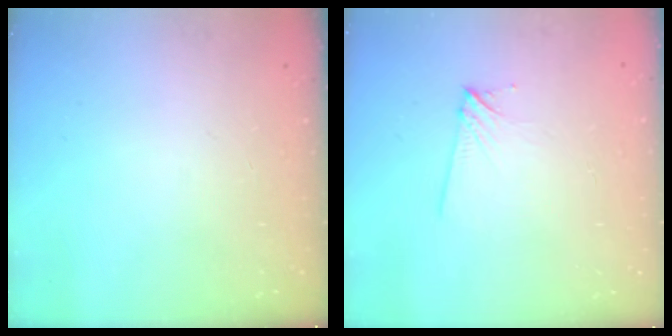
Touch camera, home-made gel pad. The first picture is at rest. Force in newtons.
{"total": 6.5, "press": 6.4, "slide": 0.7}